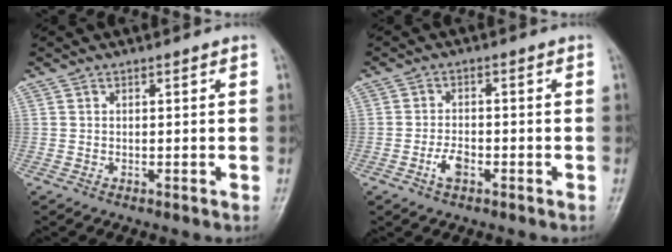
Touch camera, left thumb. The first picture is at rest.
{"total": 3.4, "force": [-1.7, 1.8, 2.4], "torque": [-0.045, 0.012, -0.033]}